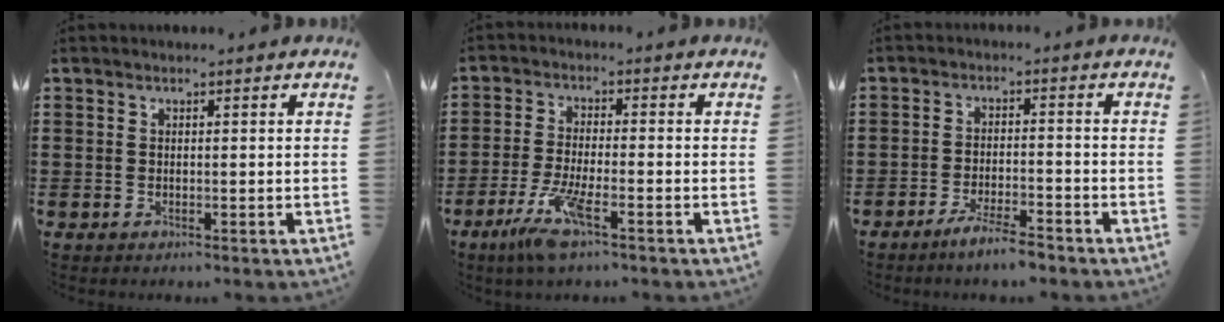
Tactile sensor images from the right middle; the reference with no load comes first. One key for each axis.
{"total": 6.6, "fx": -3.7, "fy": 1.0, "fz": 5.4, "tx": -0.118, "ty": -0.016, "tz": -0.068}
{"total": 4.2, "fx": -3.5, "fy": 0.1, "fz": 2.2, "tx": -0.045, "ty": -0.002, "tz": -0.066}